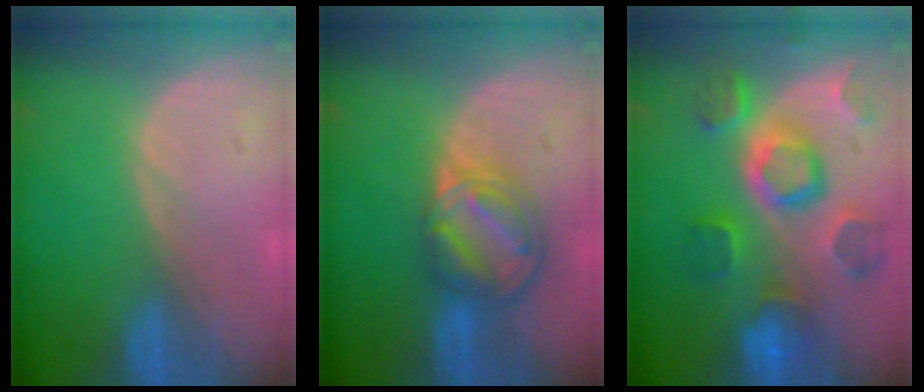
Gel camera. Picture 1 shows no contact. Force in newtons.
{"total": 8.2, "press": 6.9, "slide": 4.4}
{"total": 11.1, "press": 9.9, "slide": 5.2}